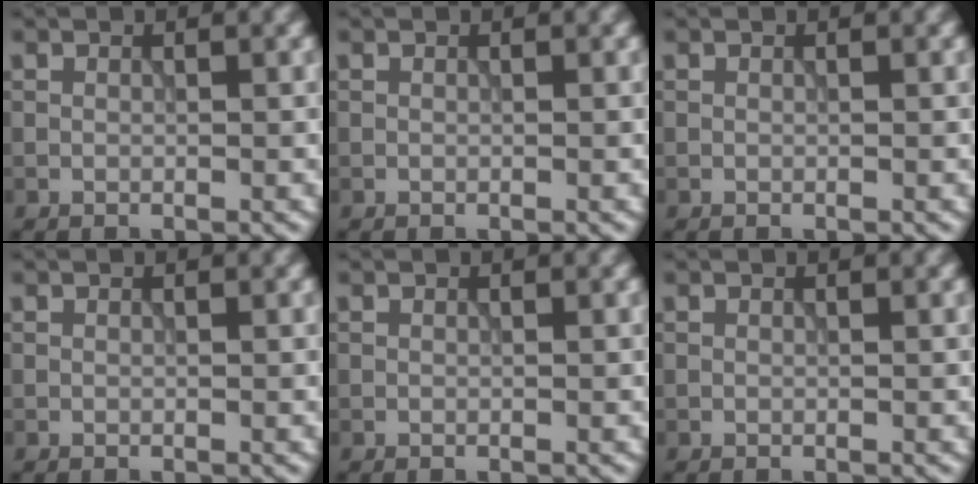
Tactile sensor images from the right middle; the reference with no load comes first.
{"total": 0.0}
{"total": 0.0}
{"total": 0.0}
{"total": 0.0}
{"total": 0.0}